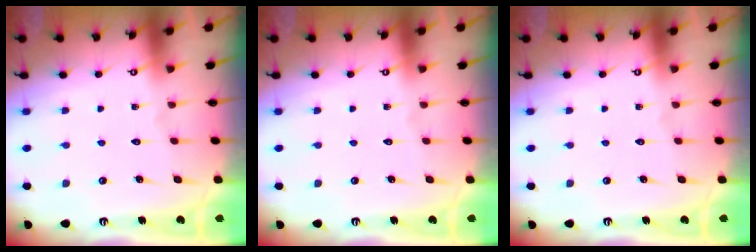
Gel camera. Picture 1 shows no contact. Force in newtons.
{"total": 0.0}
{"total": 0.0}